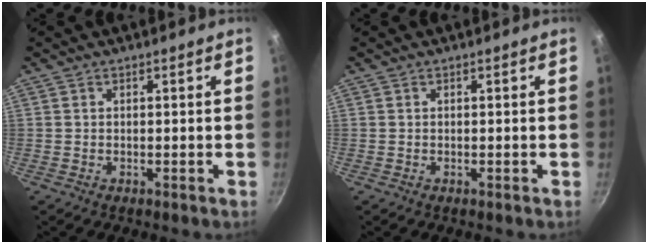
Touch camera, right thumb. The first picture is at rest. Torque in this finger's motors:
{"motor_torque": [0.00, 0.00, 0.00, 0.00, 0.00]}